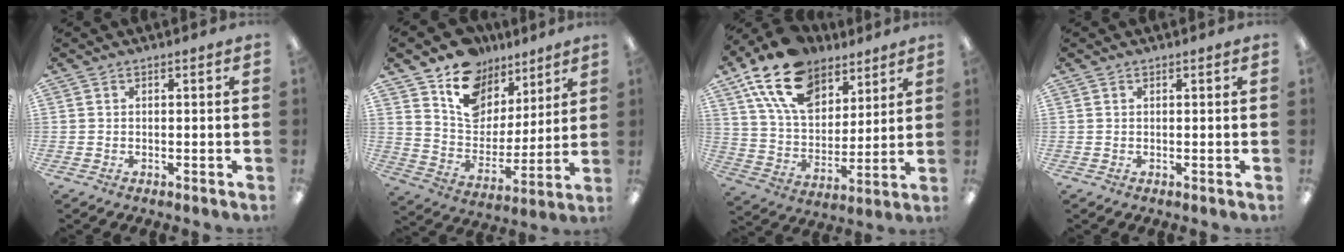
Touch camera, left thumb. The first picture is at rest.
{"total": 14.2, "force": [9.2, 9.7, 4.7], "torque": [-0.092, -0.058, 0.176]}
{"total": 18.9, "force": [12.2, 10.9, 9.5], "torque": [-0.184, -0.051, 0.226]}
{"total": 0.0}